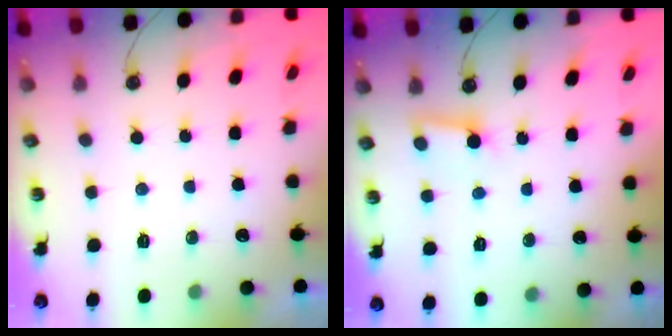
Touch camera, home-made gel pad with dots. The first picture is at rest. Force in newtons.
{"total": 3.1, "press": 3.1, "slide": 0.3}